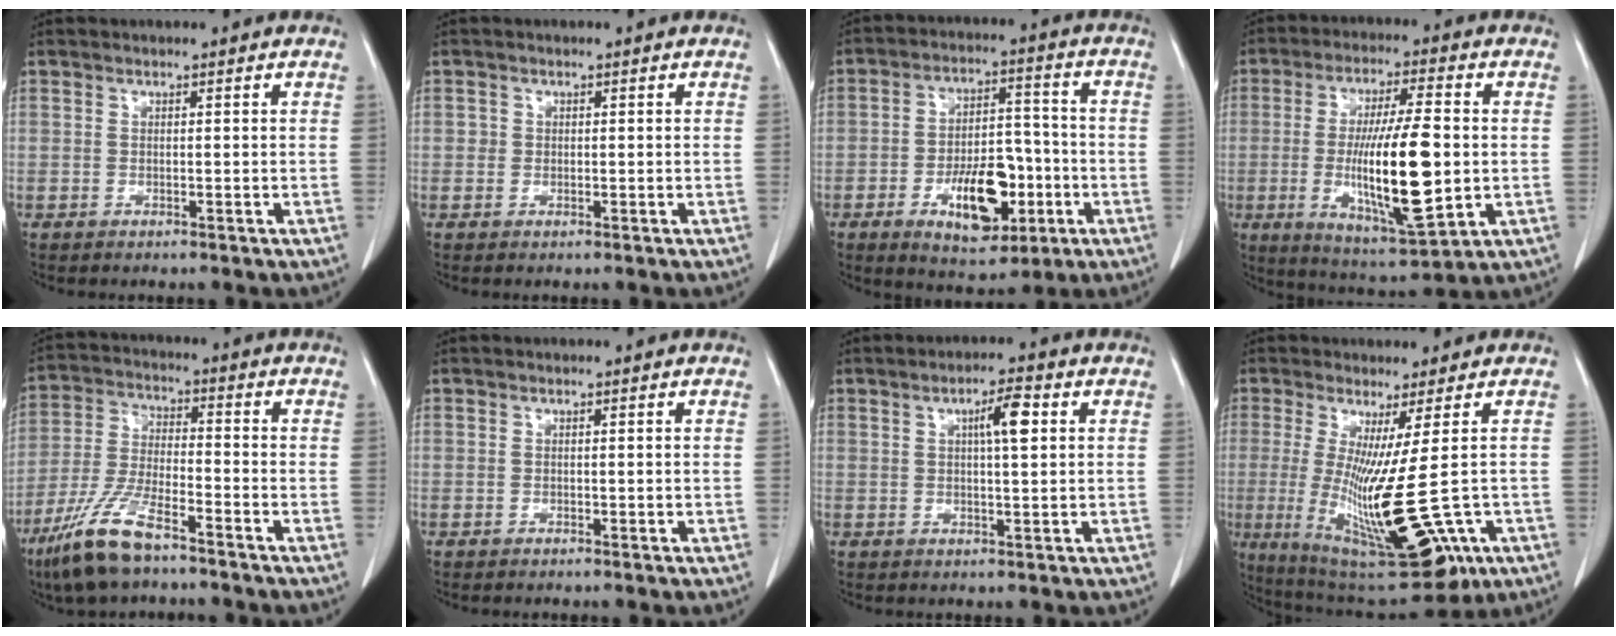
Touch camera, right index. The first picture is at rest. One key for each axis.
{"total": 0.8, "fx": 0.0, "fy": 0.8, "fz": 0.1, "tx": 0.005, "ty": 0.004, "tz": -0.001}
{"total": 12.4, "fx": -4.3, "fy": 5.6, "fz": 10.2, "tx": -0.162, "ty": 0.013, "tz": -0.061}
{"total": 16.6, "fx": -1.6, "fy": 2.9, "fz": 16.2, "tx": -0.294, "ty": -0.014, "tz": -0.019}
{"total": 10.8, "fx": -7.6, "fy": 2.1, "fz": 7.5, "tx": -0.164, "ty": -0.022, "tz": -0.148}
{"total": 0.0}
{"total": 4.8, "fx": 1.4, "fy": 0.6, "fz": 4.5, "tx": -0.077, "ty": 0.005, "tz": 0.023}
{"total": 18.9, "fx": -3.9, "fy": 2.9, "fz": 18.3, "tx": -0.340, "ty": -0.054, "tz": -0.045}